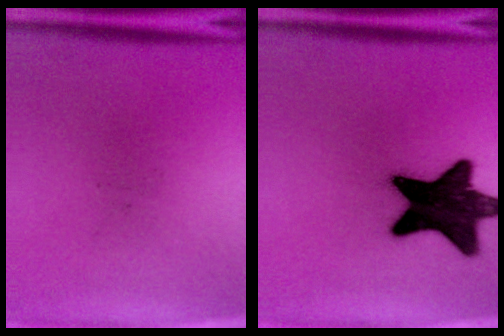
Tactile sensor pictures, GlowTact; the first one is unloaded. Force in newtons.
{"total": 17.2}